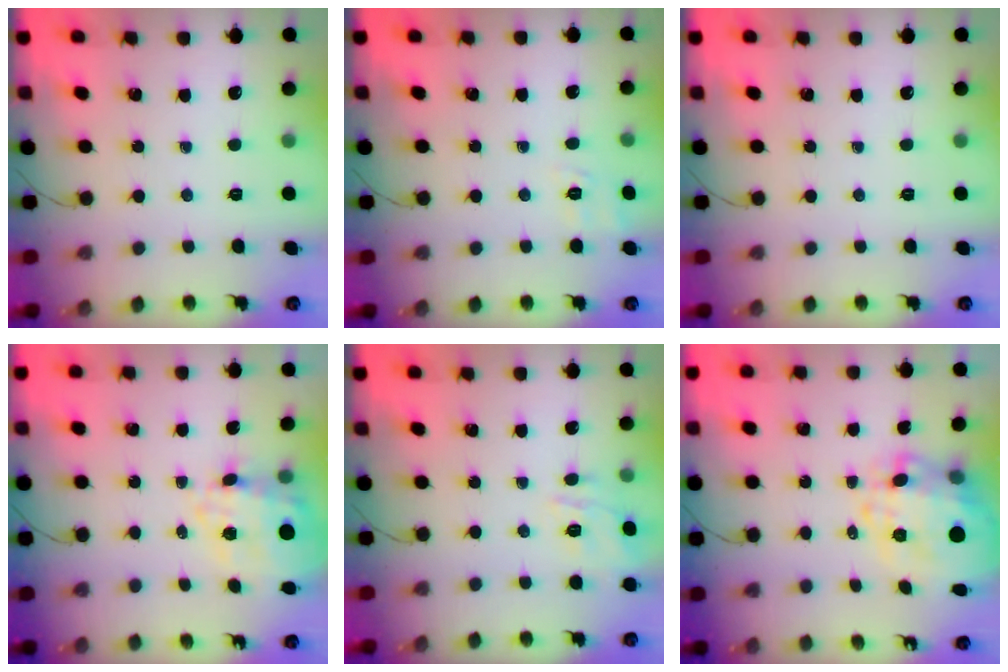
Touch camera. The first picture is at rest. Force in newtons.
{"total": 4.1, "press": 3.6, "slide": 2.0}
{"total": 0.0}
{"total": 14.1, "press": 13.7, "slide": 3.5}
{"total": 9.6, "press": 9.5, "slide": 0.7}
{"total": 14.2, "press": 13.8, "slide": 3.4}